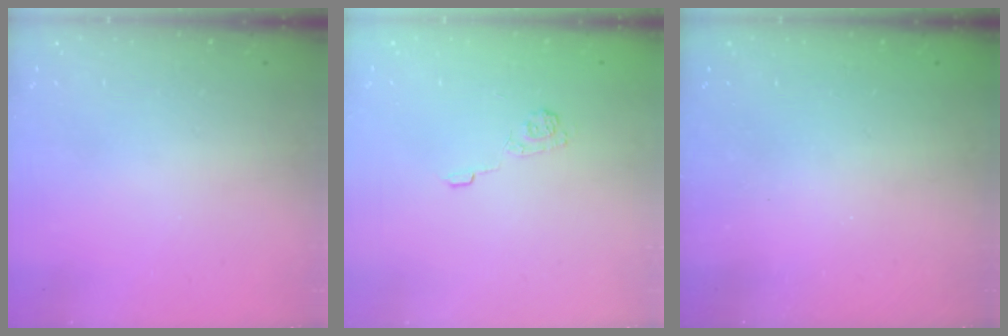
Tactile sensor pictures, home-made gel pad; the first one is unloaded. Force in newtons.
{"total": 3.7, "press": 3.4, "slide": 1.5}
{"total": 2.2, "press": 2.1, "slide": 0.8}